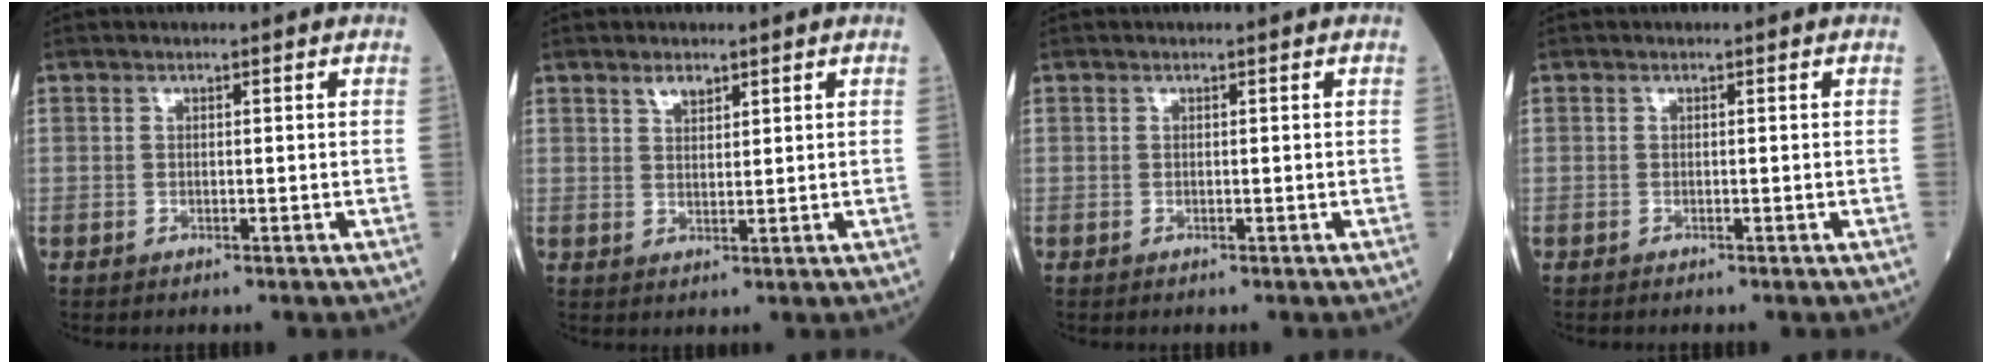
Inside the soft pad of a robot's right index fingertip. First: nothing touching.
{"total": 2.2, "force": [1.7, 0.9, 1.1], "torque": [-0.022, 0.002, 0.034]}
{"total": 0.0}
{"total": 0.0}